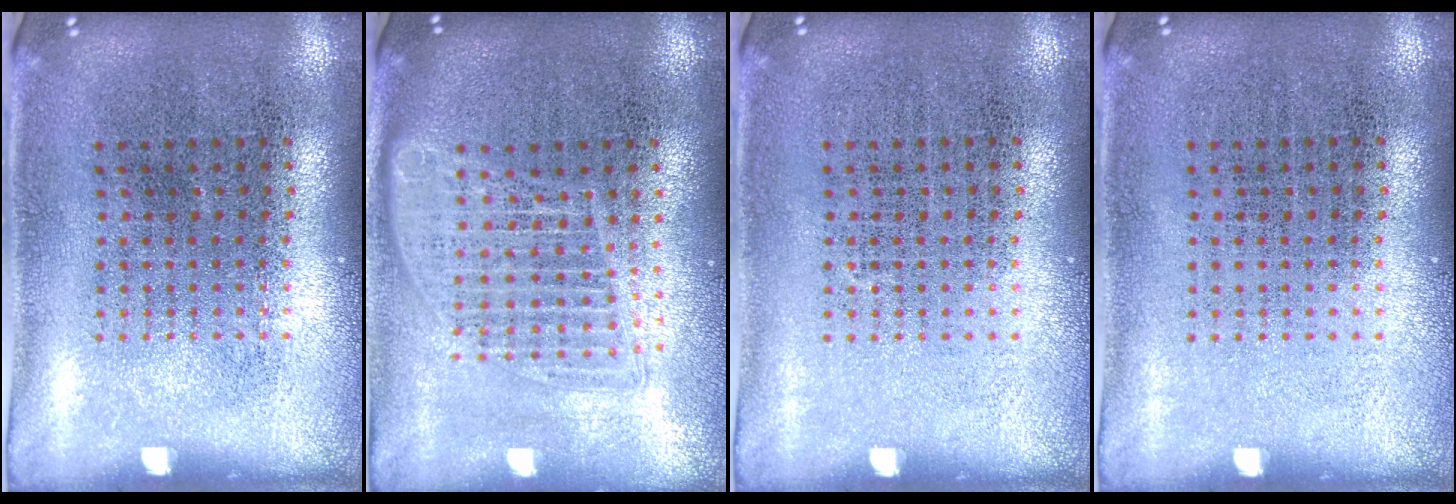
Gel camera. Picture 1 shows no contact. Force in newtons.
{"total": 1.6, "press": 1.4, "slide": 0.8}
{"total": 0.0}
{"total": 0.0}